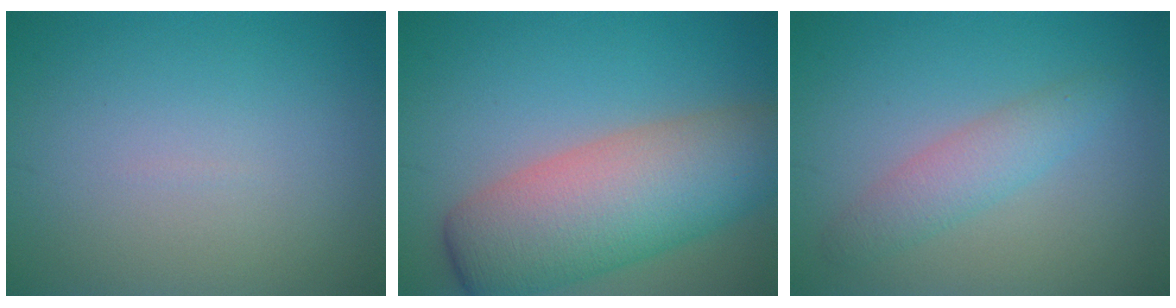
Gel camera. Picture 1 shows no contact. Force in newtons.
{"total": 9.9, "press": 9.9, "slide": 0.5}
{"total": 2.8, "press": 2.8, "slide": 0.0}